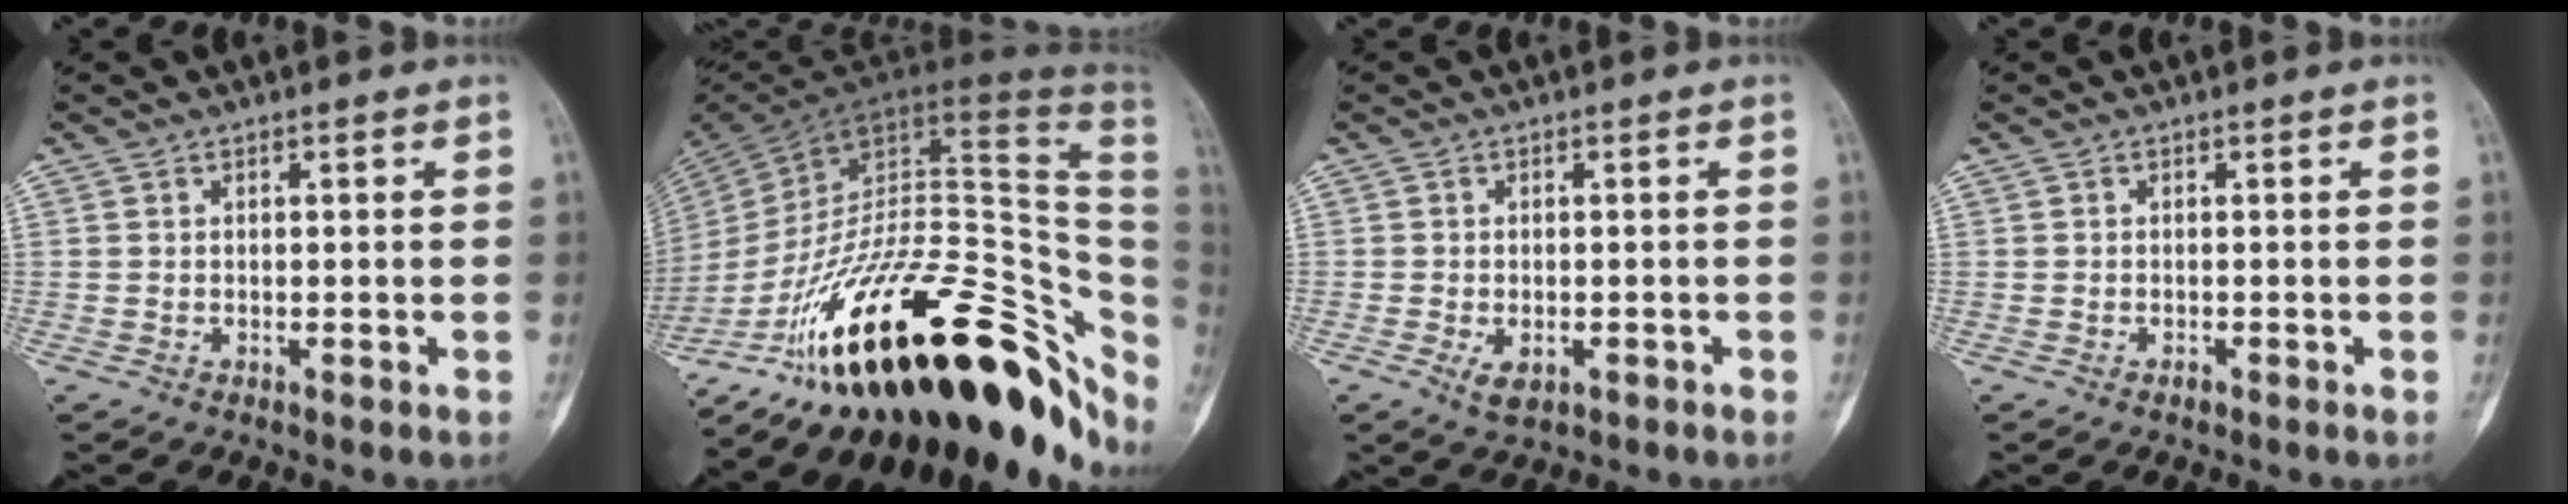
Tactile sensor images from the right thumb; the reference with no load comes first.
{"total": 41.4, "force": [-17.4, 18.8, 32.5], "torque": [-0.409, 0.056, -0.268]}
{"total": 3.5, "force": [-1.5, 2.1, 2.4], "torque": [-0.041, 0.003, -0.017]}
{"total": 0.7, "force": [-0.4, 0.4, 0.3], "torque": [-0.003, 0.001, -0.008]}